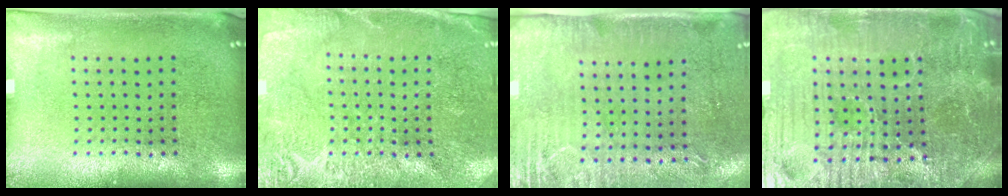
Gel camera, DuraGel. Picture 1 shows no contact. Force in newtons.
{"total": 2.8, "press": 2.8, "slide": 0.1}
{"total": 3.0, "press": 2.4, "slide": 1.7}
{"total": 5.6, "press": 5.3, "slide": 1.6}